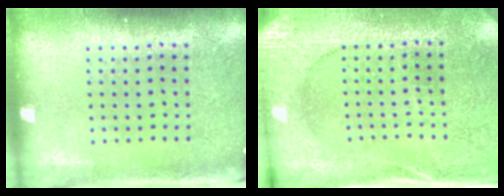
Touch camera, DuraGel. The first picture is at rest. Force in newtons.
{"total": 2.6, "press": 2.5, "slide": 0.4}